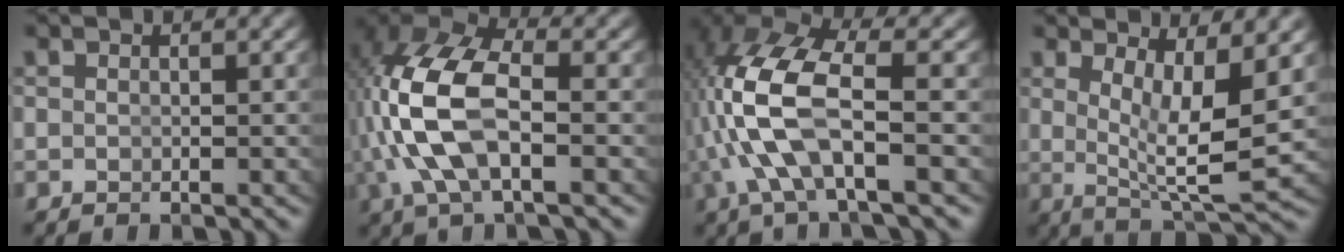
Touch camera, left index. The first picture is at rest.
{"total": 8.7, "force": [0.5, 4.6, 7.4], "torque": [-0.175, -0.020, 0.020]}
{"total": 7.9, "force": [-0.1, 3.5, 7.0], "torque": [-0.171, -0.022, 0.011]}
{"total": 7.0, "force": [1.3, 2.0, 6.6], "torque": [-0.103, -0.029, 0.032]}